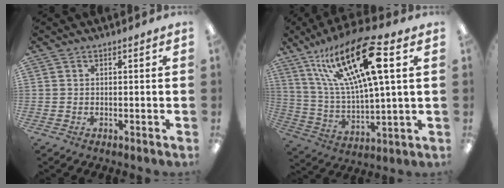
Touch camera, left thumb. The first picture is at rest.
{"total": 23.1, "force": [11.7, 7.2, 18.6], "torque": [-0.354, -0.047, 0.183]}